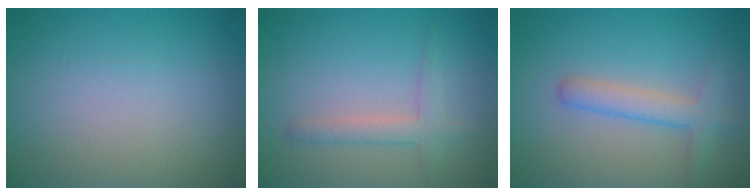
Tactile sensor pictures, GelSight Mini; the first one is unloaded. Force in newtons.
{"total": 2.1, "press": 2.1, "slide": 0.1}
{"total": 2.9, "press": 2.9, "slide": 0.2}